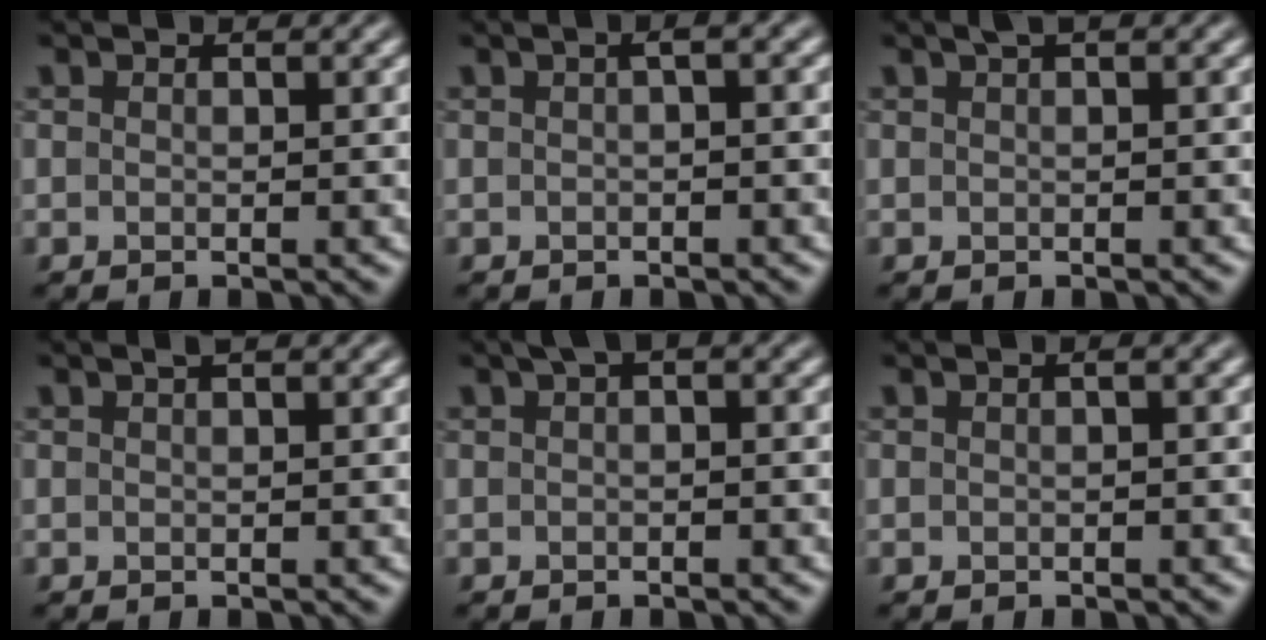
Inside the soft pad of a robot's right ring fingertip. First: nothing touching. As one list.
[{"total": 1.3, "force": [0.1, 0.4, 1.3], "torque": [-0.021, 0.007, 0.002]}, {"total": 0.9, "force": [0.5, 0.2, 0.6], "torque": [-0.011, 0.010, 0.009]}, {"total": 0.5, "force": [0.4, 0.1, 0.4], "torque": [-0.008, 0.007, 0.006]}, {"total": 1.3, "force": [0.4, 0.6, 1.0], "torque": [-0.017, 0.011, 0.004]}, {"total": 0.9, "force": [0.1, 0.4, 0.8], "torque": [-0.012, 0.004, 0.002]}]